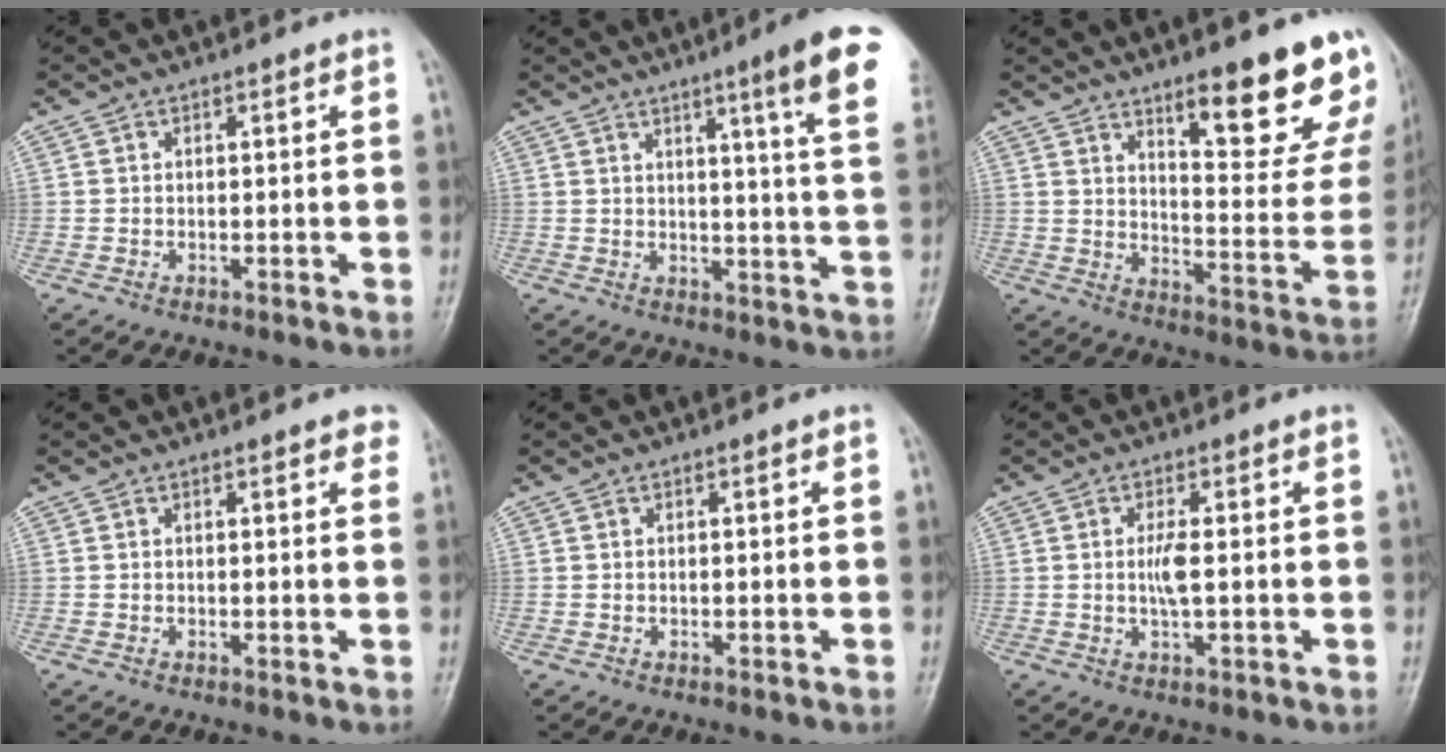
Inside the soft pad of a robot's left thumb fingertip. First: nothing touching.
{"total": 13.0, "force": [7.1, 0.3, 11.0], "torque": [-0.138, -0.037, 0.080]}
{"total": 18.2, "force": [12.0, 4.9, 12.8], "torque": [-0.120, -0.083, 0.173]}
{"total": 3.2, "force": [2.4, 1.0, 1.9], "torque": [-0.008, -0.001, 0.019]}
{"total": 0.0}
{"total": 3.3, "force": [0.1, 0.6, 3.2], "torque": [-0.071, -0.003, 0.002]}